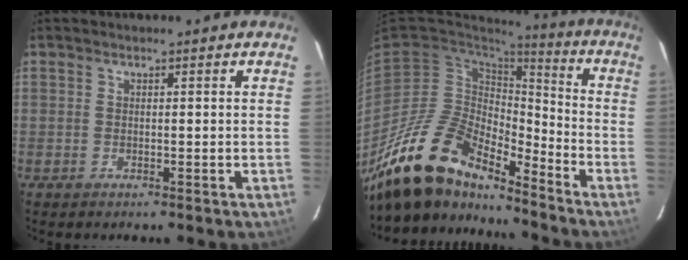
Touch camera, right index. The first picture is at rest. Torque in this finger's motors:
{"motor_torque": [1.05, -1.09, 0.67, 0.21]}